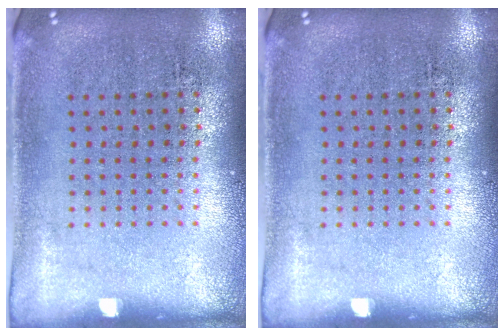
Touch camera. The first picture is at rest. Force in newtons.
{"total": 0.0}